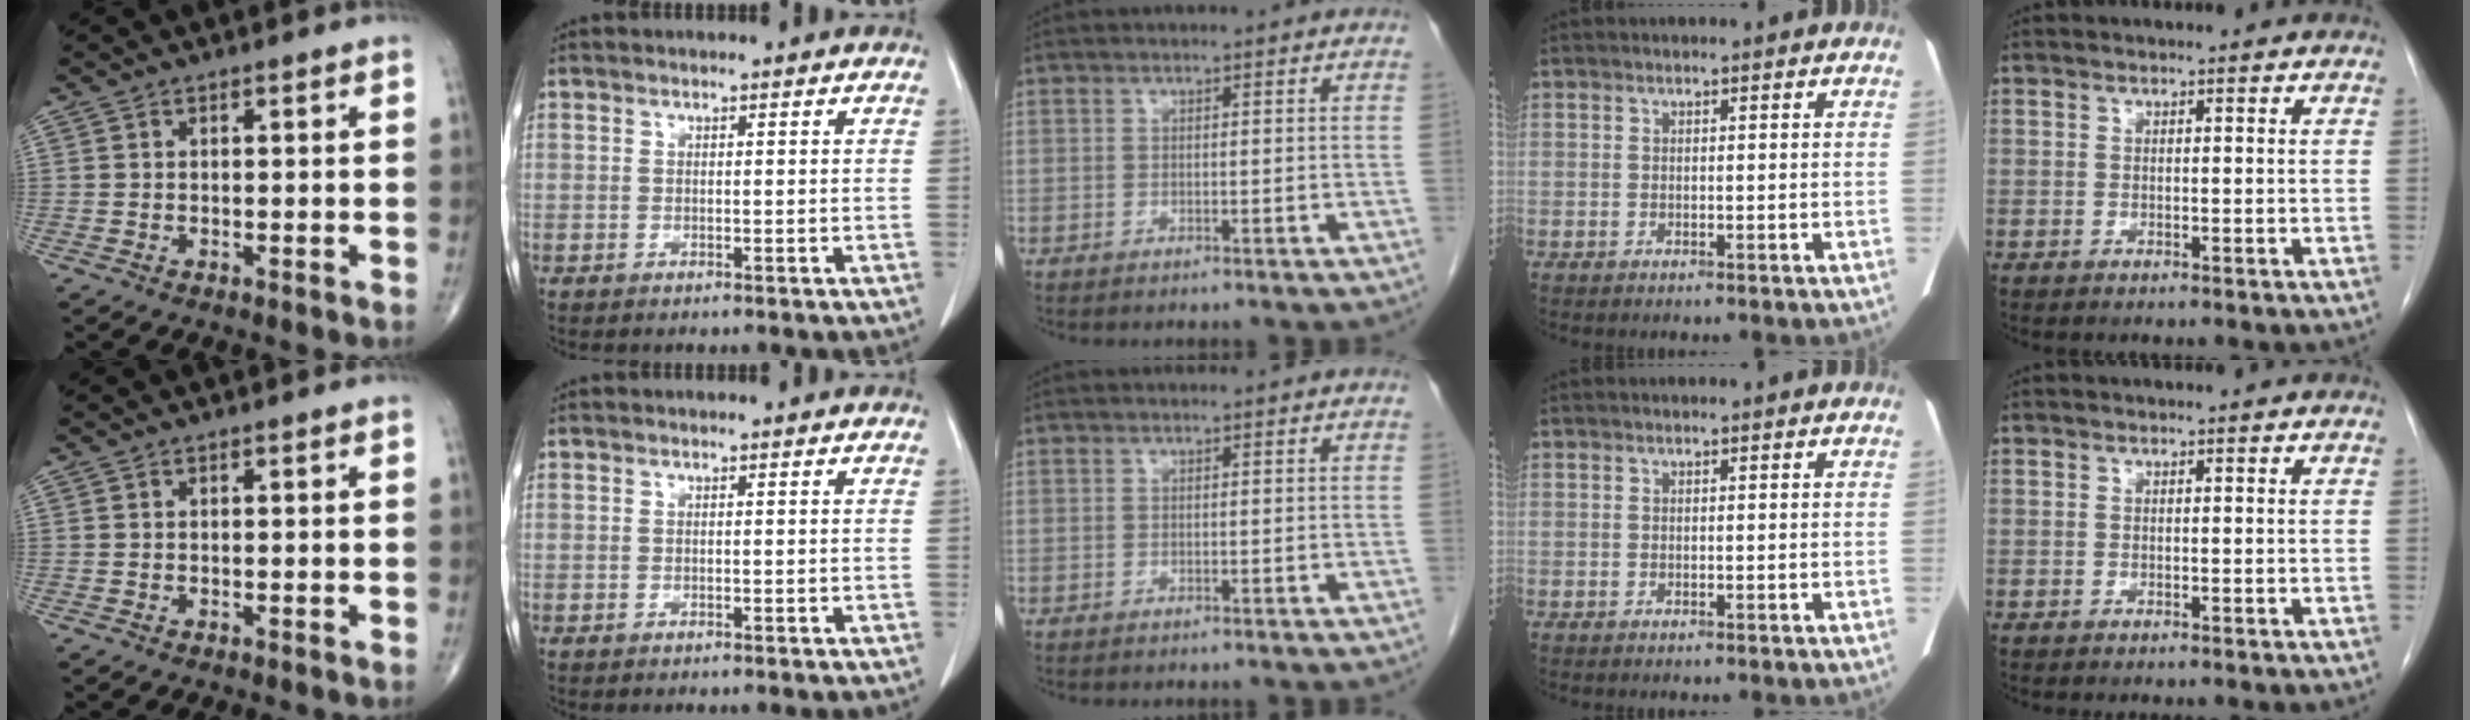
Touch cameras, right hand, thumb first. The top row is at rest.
{}